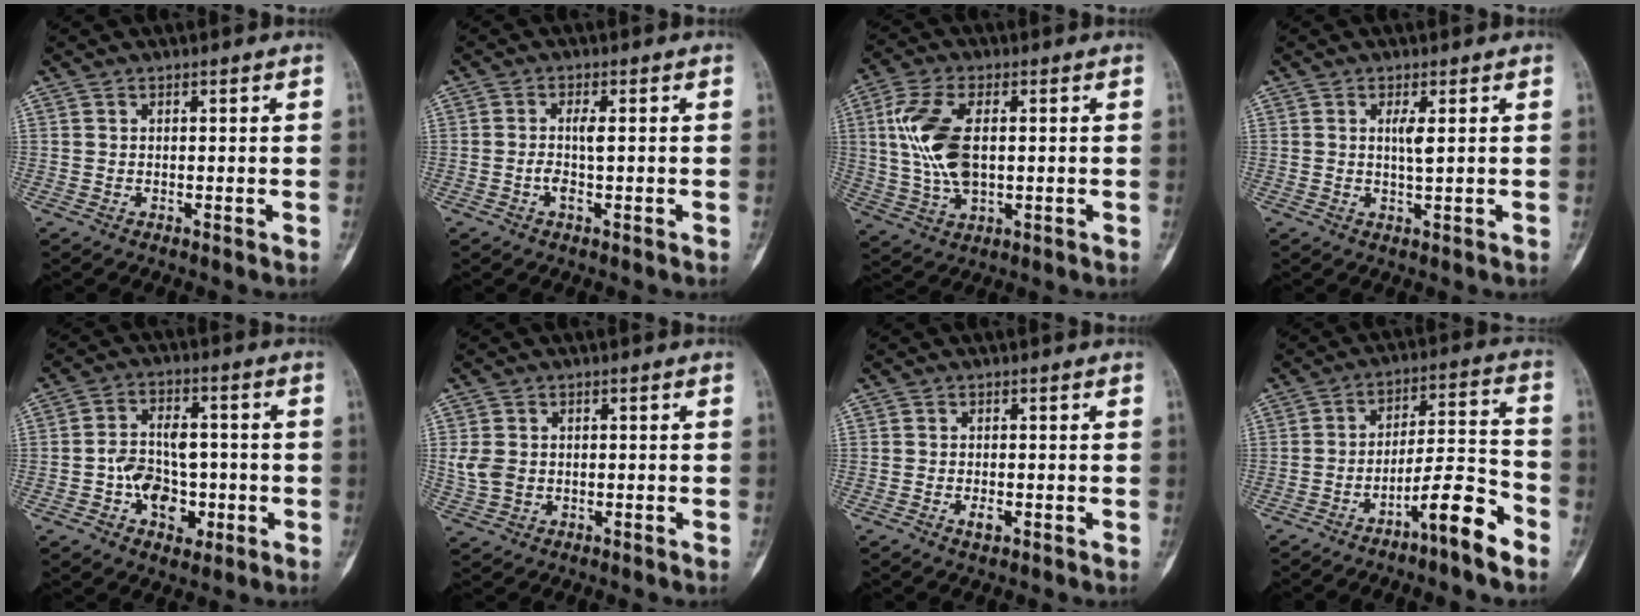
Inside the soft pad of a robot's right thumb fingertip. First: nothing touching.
{"total": 3.2, "force": [-0.6, 1.0, 3.0], "torque": [-0.067, 0.009, -0.012]}
{"total": 12.2, "force": [1.2, 6.5, 10.3], "torque": [-0.213, 0.005, 0.028]}
{"total": 2.5, "force": [0.5, 0.3, 2.4], "torque": [-0.046, -0.002, 0.011]}
{"total": 10.6, "force": [-2.9, 7.5, 6.9], "torque": [-0.075, 0.030, -0.044]}
{"total": 4.1, "force": [-0.2, 3.3, 2.5], "torque": [-0.042, 0.006, 0.000]}
{"total": 2.0, "force": [-0.9, 1.0, 1.5], "torque": [-0.021, 0.004, -0.015]}
{"total": 10.5, "force": [-7.0, 1.4, 7.8], "torque": [-0.127, 0.070, -0.118]}